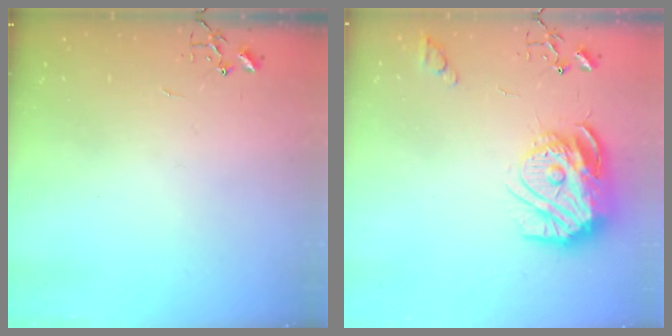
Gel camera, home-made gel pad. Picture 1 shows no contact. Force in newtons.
{"total": 16.7, "press": 16.7, "slide": 1.6}